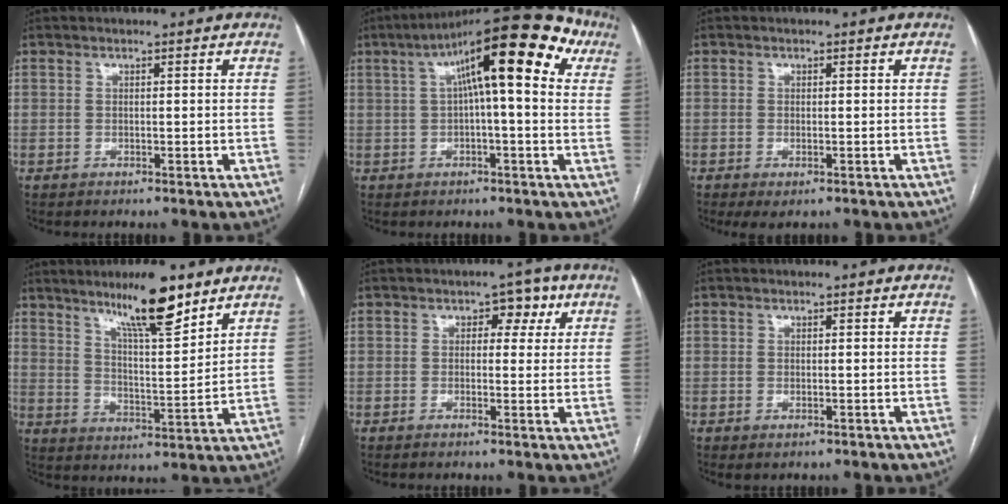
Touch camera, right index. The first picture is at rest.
{"total": 16.8, "force": [5.8, 3.6, 15.4], "torque": [-0.231, 0.055, 0.077]}
{"total": 2.4, "force": [-1.1, 0.8, 1.9], "torque": [-0.032, -0.003, -0.012]}
{"total": 11.8, "force": [8.4, 1.5, 8.1], "torque": [-0.135, -0.007, 0.142]}
{"total": 4.1, "force": [1.4, 2.5, 3.0], "torque": [-0.035, 0.021, 0.013]}
{"total": 1.0, "force": [-0.3, 0.4, 0.9], "torque": [-0.019, -0.003, 0.000]}